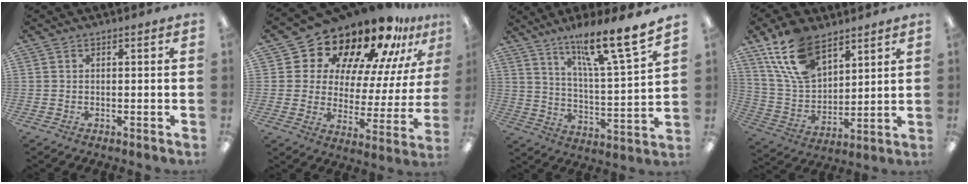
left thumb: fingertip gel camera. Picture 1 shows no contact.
{"total": 17.2, "force": [14.7, 6.8, 5.9], "torque": [-0.122, -0.128, 0.250]}
{"total": 15.3, "force": [12.5, 1.1, 8.9], "torque": [-0.145, -0.092, 0.197]}
{"total": 16.2, "force": [10.1, 9.0, 9.0], "torque": [-0.192, -0.029, 0.191]}